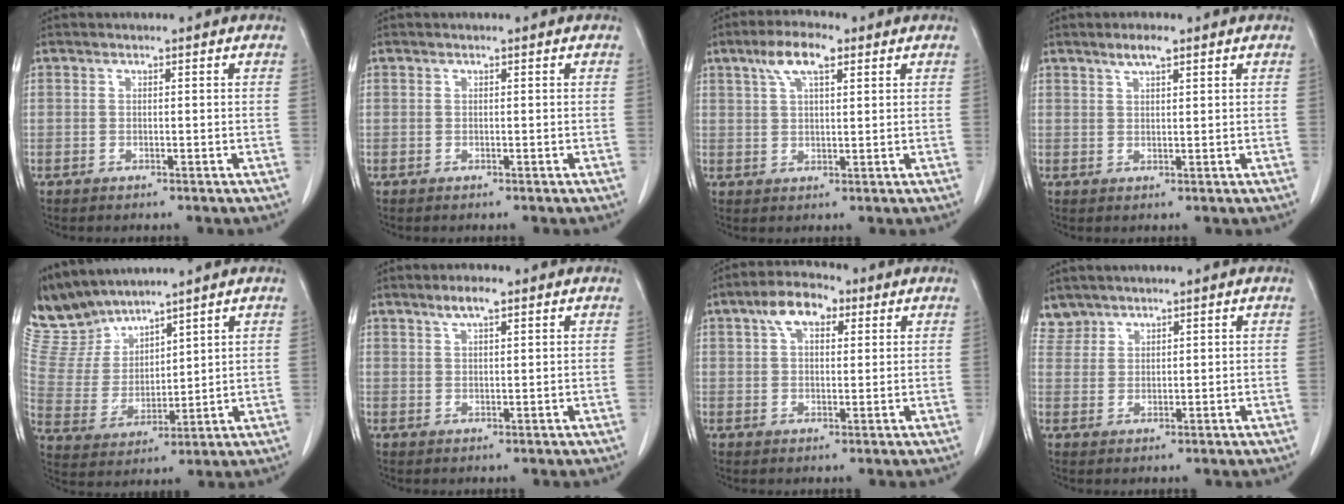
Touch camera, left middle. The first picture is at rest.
{"total": 0.0}
{"total": 6.0, "force": [3.4, 1.7, 4.7], "torque": [-0.095, 0.015, 0.061]}
{"total": 2.6, "force": [1.8, 0.4, 1.7], "torque": [-0.035, 0.002, 0.035]}
{"total": 9.1, "force": [8.9, 1.7, 0.6], "torque": [-0.037, 0.010, 0.205]}
{"total": 2.8, "force": [2.0, 0.5, 2.0], "torque": [-0.040, 0.004, 0.037]}
{"total": 6.4, "force": [3.0, 3.2, 4.6], "torque": [-0.083, 0.023, 0.051]}
{"total": 2.7, "force": [2.4, 1.0, -0.5], "torque": [0.013, 0.010, 0.050]}